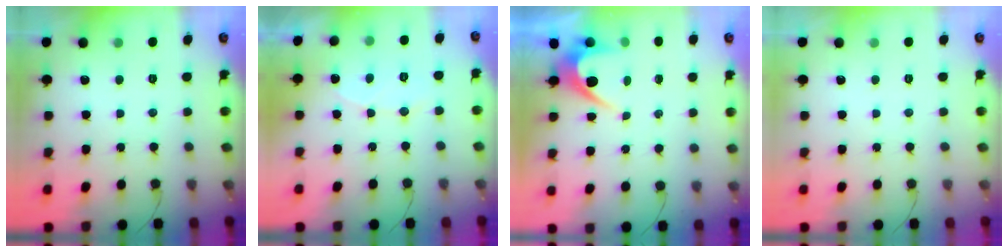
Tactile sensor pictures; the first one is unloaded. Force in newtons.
{"total": 7.2, "press": 7.2, "slide": 0.4}
{"total": 4.1, "press": 4.1, "slide": 0.2}
{"total": 0.0}